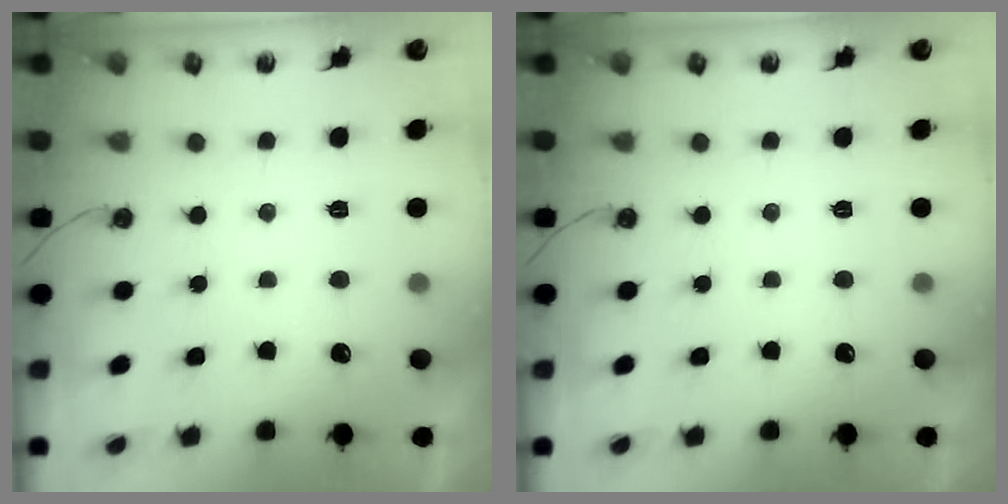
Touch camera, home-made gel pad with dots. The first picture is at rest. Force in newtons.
{"total": 0.0}